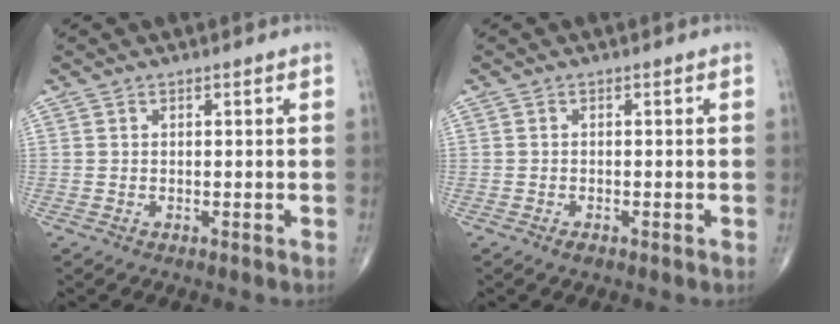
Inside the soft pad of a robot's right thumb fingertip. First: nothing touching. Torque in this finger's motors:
{"motor_torque": [0.13, -0.07, 0.19, -0.23, 0.05]}